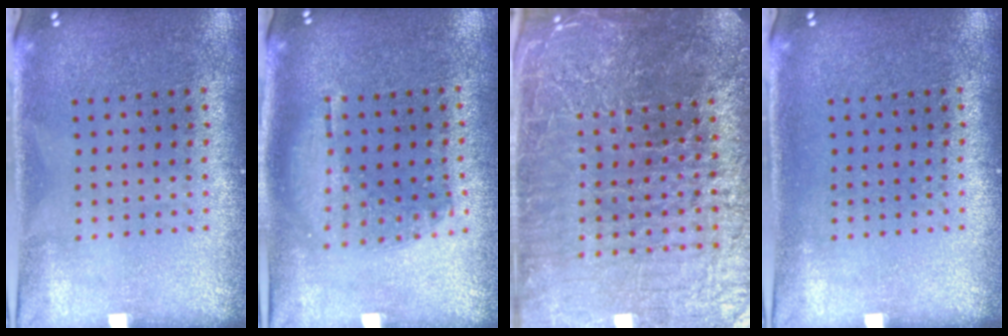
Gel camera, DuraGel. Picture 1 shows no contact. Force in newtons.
{"total": 1.2, "press": 1.1, "slide": 0.5}
{"total": 6.4, "press": 5.7, "slide": 3.0}
{"total": 0.0}